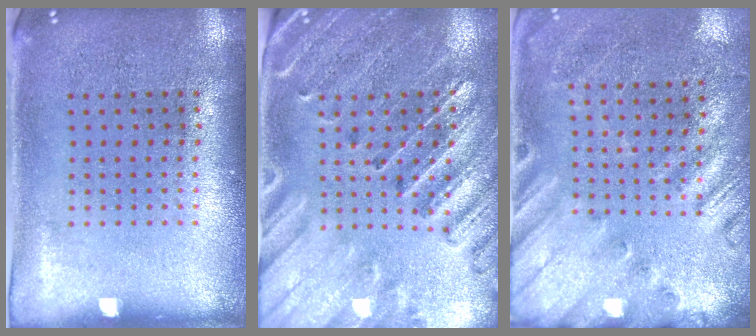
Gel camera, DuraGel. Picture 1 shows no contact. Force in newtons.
{"total": 2.9, "press": 2.7, "slide": 0.9}
{"total": 2.4, "press": 2.0, "slide": 1.3}